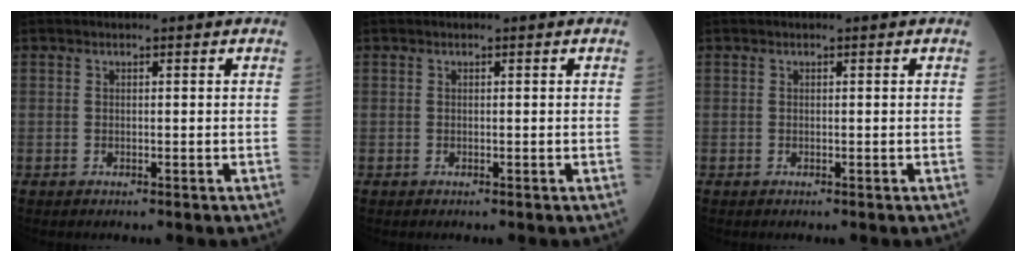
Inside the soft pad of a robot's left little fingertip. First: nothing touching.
{"total": 0.0}
{"total": 0.0}